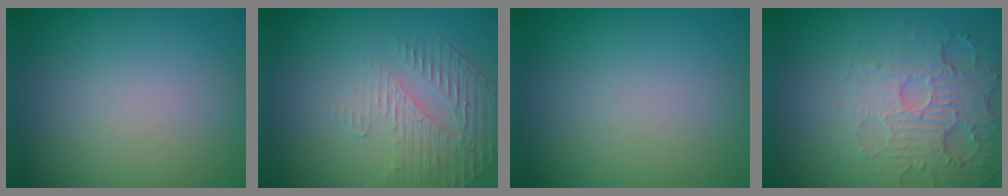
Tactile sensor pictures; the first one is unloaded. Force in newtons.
{"total": 1.9, "press": 1.3, "slide": 1.3}
{"total": 0.0}
{"total": 5.7, "press": 3.5, "slide": 4.5}